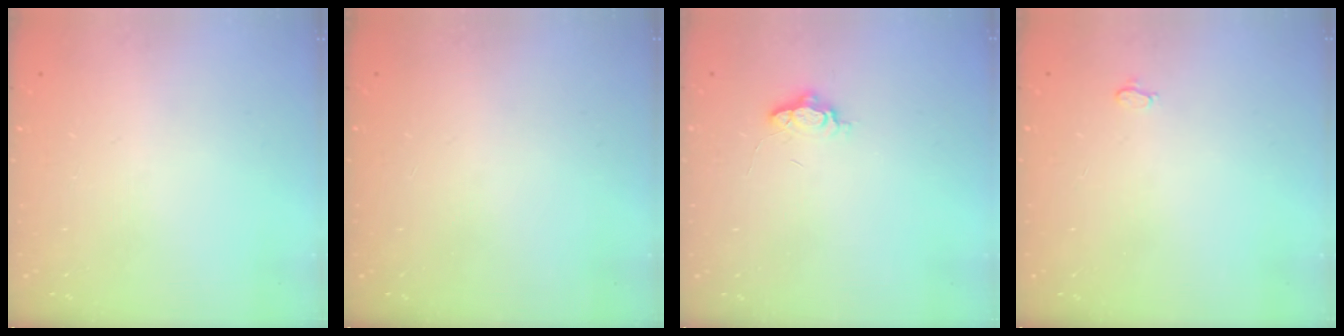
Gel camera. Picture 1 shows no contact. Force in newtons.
{"total": 11.3, "press": 2.0, "slide": 11.1}
{"total": 4.5, "press": 4.5, "slide": 0.6}
{"total": 2.6, "press": 2.6, "slide": 0.3}